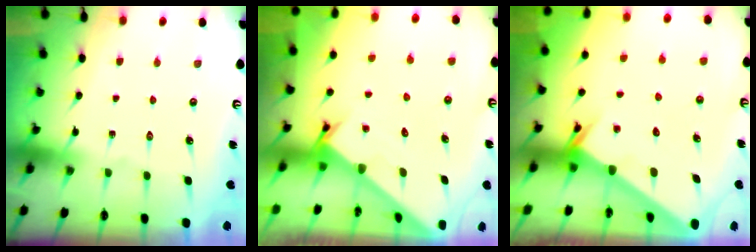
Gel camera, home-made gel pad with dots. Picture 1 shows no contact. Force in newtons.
{"total": 1.6, "press": 1.6, "slide": 0.1}
{"total": 2.5, "press": 2.5, "slide": 0.1}